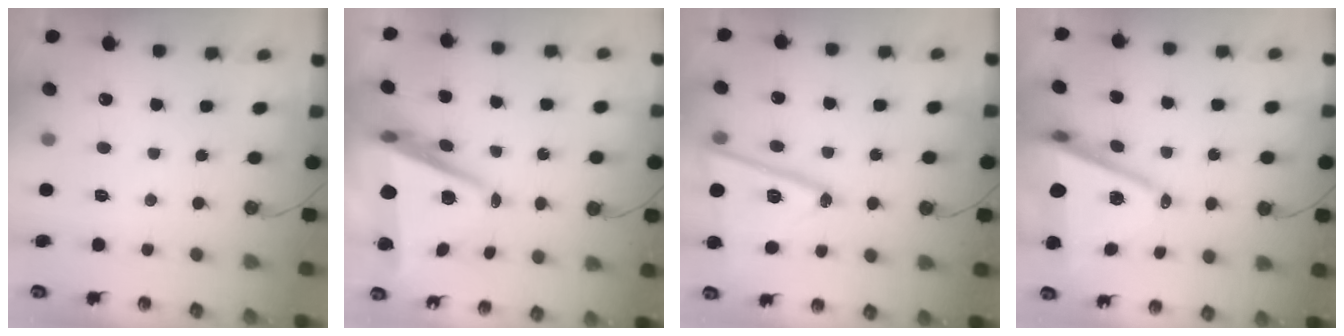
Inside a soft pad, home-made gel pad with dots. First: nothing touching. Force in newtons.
{"total": 11.4, "press": 10.6, "slide": 4.1}
{"total": 18.1, "press": 18.1, "slide": 1.0}
{"total": 11.8, "press": 11.0, "slide": 4.4}